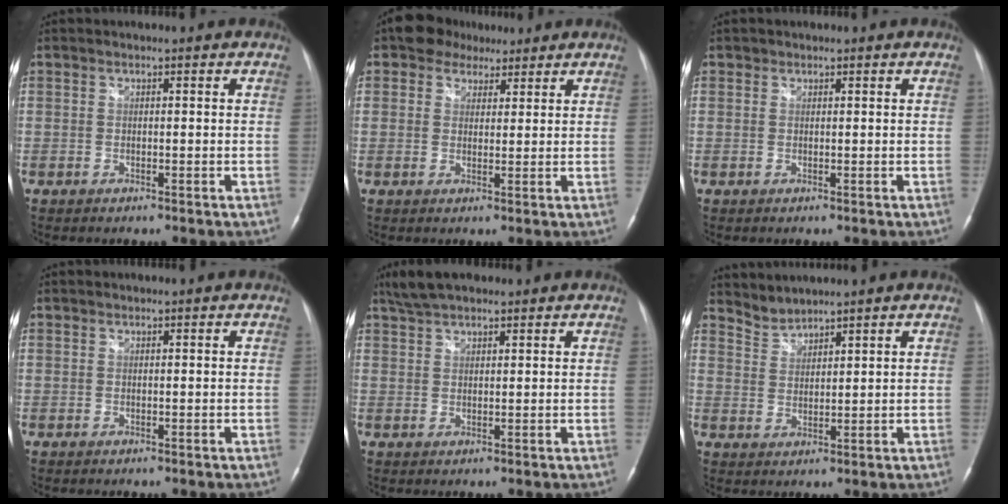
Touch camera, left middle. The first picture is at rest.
{"total": 5.1, "force": [3.6, 3.5, 1.1], "torque": [-0.022, 0.019, 0.063]}
{"total": 0.5, "force": [0.4, 0.4, 0.0], "torque": [0.001, -0.001, 0.006]}
{"total": 0.0}
{"total": 5.3, "force": [4.3, 1.8, 2.6], "torque": [-0.059, 0.021, 0.083]}
{"total": 3.0, "force": [3.0, 0.1, -0.6], "torque": [0.008, 0.004, 0.066]}